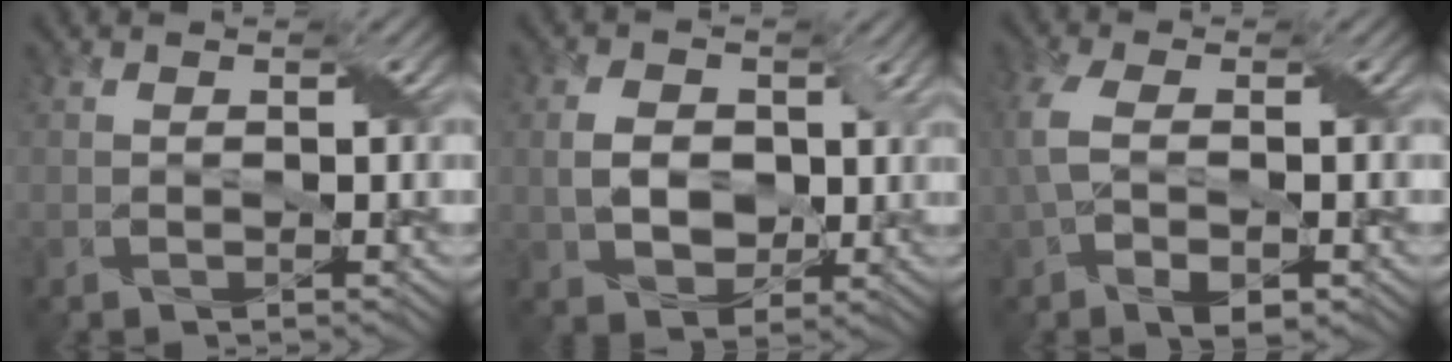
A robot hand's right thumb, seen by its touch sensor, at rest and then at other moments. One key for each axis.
{"total": 6.4, "fx": 0.6, "fy": 4.9, "fz": 4.1, "tx": -0.086, "ty": -0.004, "tz": 0.012}
{"total": 6.4, "fx": -0.7, "fy": 3.6, "fz": 5.2, "tx": -0.131, "ty": -0.004, "tz": -0.009}